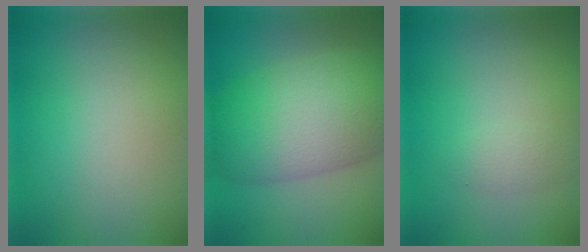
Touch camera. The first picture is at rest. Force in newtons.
{"total": 9.7, "press": 9.7, "slide": 0.3}
{"total": 1.3, "press": 1.3, "slide": 0.1}